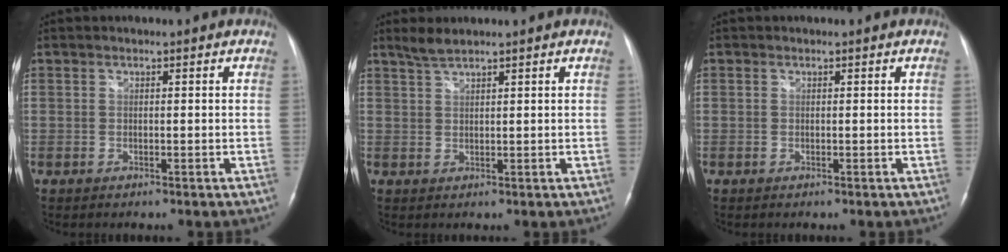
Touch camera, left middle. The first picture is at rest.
{"total": 2.2, "force": [2.0, 0.0, 0.9], "torque": [-0.023, 0.008, 0.043]}
{"total": 0.0}